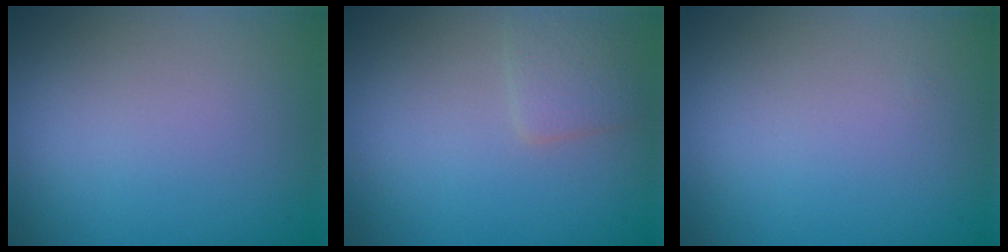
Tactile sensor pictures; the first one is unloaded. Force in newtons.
{"total": 1.8, "press": 1.8, "slide": 0.0}
{"total": 0.0}